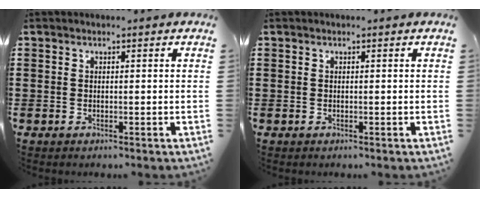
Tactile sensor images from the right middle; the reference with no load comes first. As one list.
[{"total": 0.0}]